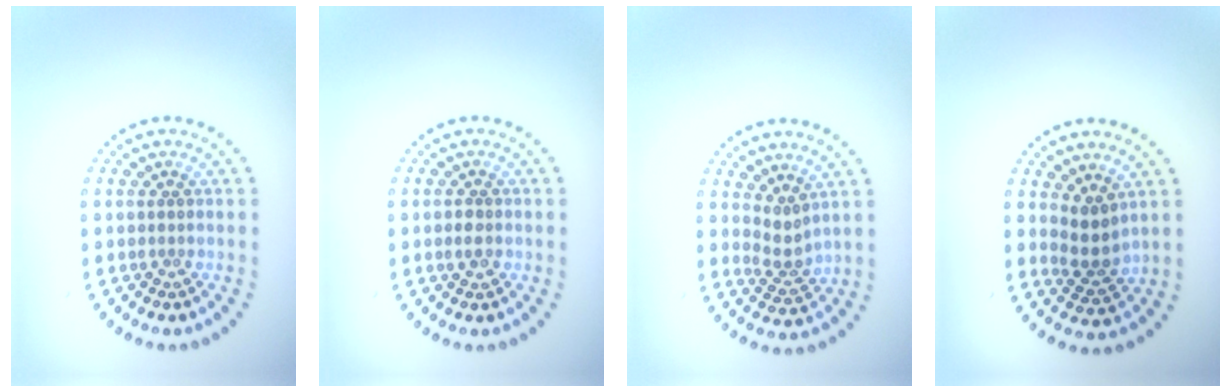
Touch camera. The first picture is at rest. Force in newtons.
{"total": 1.2, "press": 1.1, "slide": 0.3}
{"total": 2.1, "press": 1.4, "slide": 1.6}
{"total": 2.7, "press": 2.1, "slide": 1.6}